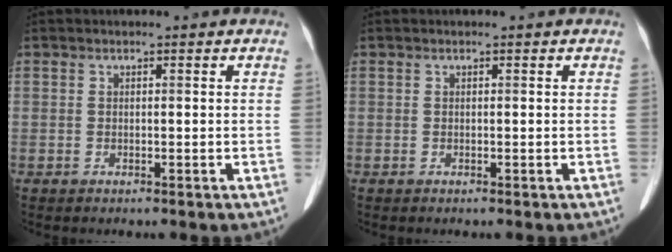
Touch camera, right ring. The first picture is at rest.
{"total": 0.0}